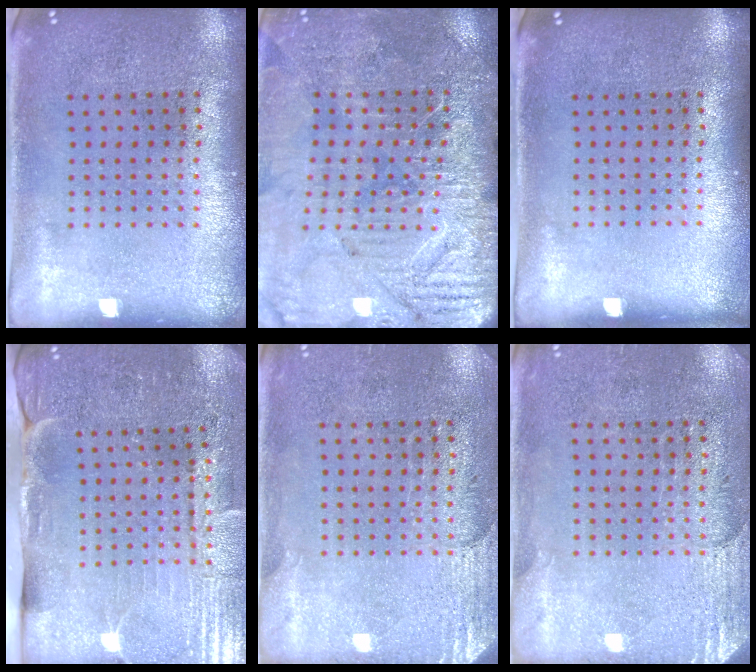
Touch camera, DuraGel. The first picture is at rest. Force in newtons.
{"total": 3.6, "press": 3.6, "slide": 0.3}
{"total": 0.0}
{"total": 3.6, "press": 3.5, "slide": 0.7}
{"total": 2.8, "press": 2.4, "slide": 1.4}
{"total": 2.8, "press": 2.4, "slide": 1.4}